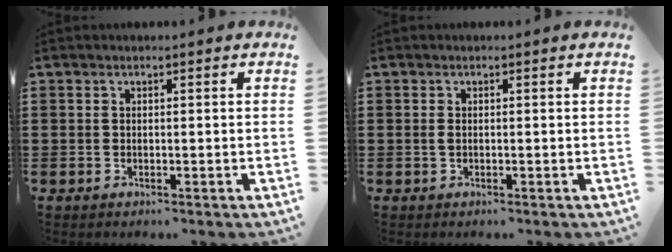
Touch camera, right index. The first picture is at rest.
{"total": 0.8, "force": [0.0, 0.3, 0.7], "torque": [-0.016, 0.000, 0.000]}